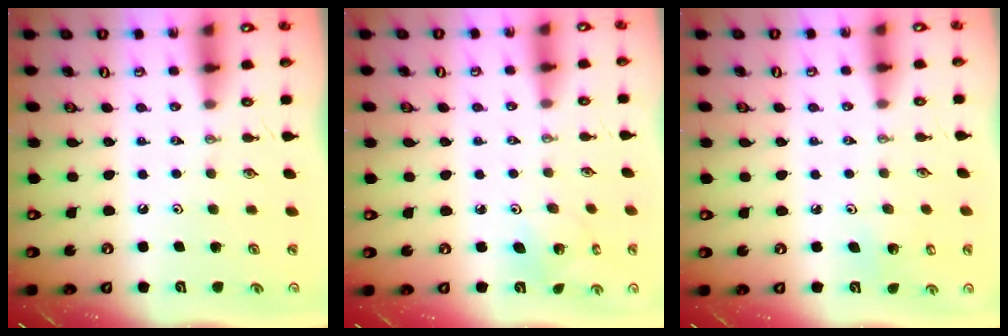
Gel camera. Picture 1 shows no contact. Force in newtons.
{"total": 4.1, "press": 4.1, "slide": 0.5}
{"total": 3.0, "press": 2.9, "slide": 0.3}